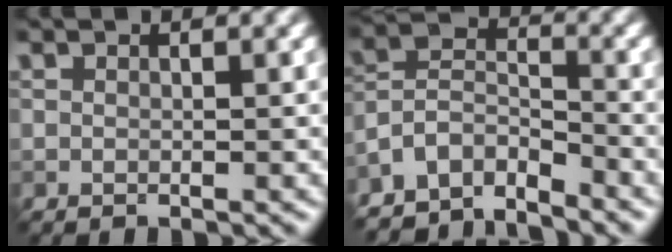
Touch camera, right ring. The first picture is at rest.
{"total": 5.8, "force": [-5.1, 2.0, 1.8], "torque": [-0.030, -0.001, -0.102]}